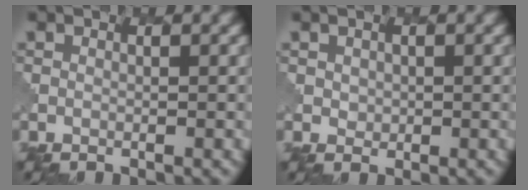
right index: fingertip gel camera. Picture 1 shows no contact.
{"total": 1.3, "force": [0.4, 1.2, 0.3], "torque": [-0.006, -0.004, 0.007]}